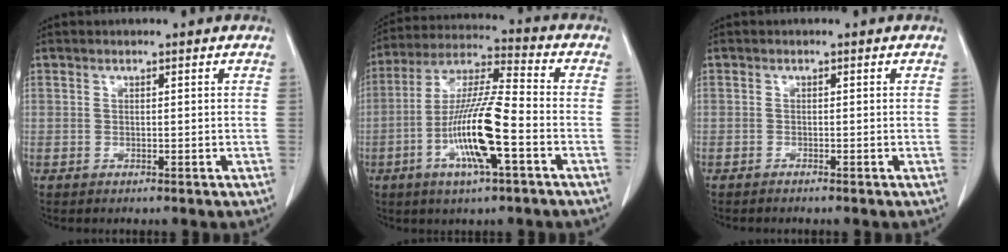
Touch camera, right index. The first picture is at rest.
{"total": 14.1, "force": [-4.5, 1.1, 13.3], "torque": [-0.264, -0.005, -0.085]}
{"total": 0.5, "force": [-0.5, -0.1, 0.1], "torque": [-0.006, -0.001, -0.011]}